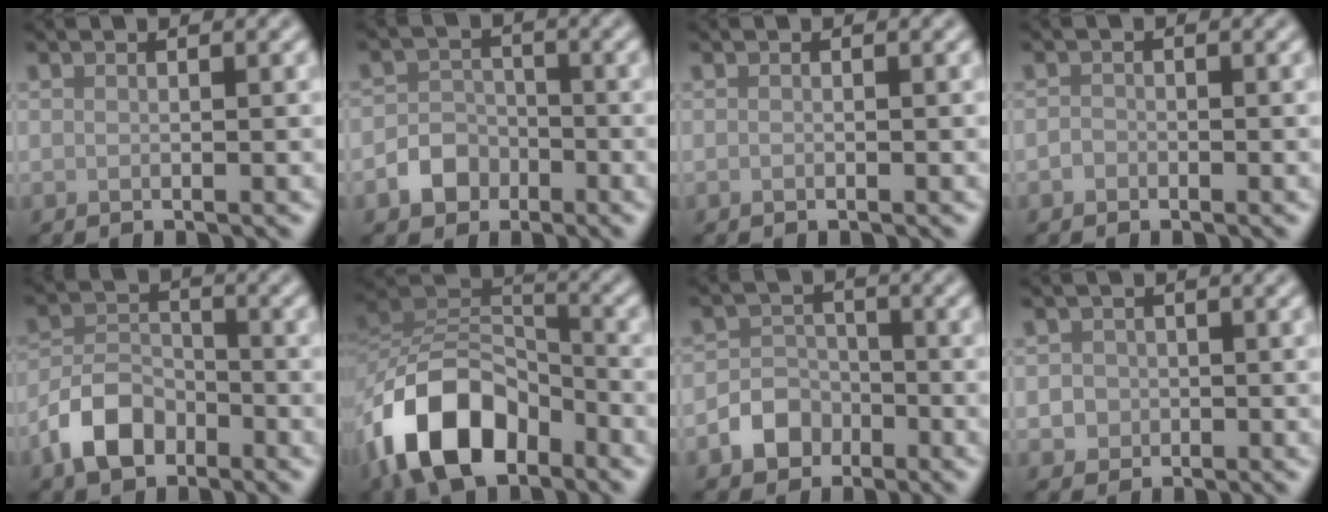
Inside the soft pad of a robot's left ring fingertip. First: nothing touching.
{"total": 3.1, "force": [-1.5, 2.5, 1.0], "torque": [-0.010, 0.004, -0.028]}
{"total": 0.0}
{"total": 0.8, "force": [-0.4, 0.6, 0.1], "torque": [0.000, 0.000, -0.010]}
{"total": 5.0, "force": [-2.9, 3.1, 2.6], "torque": [-0.048, 0.002, -0.064]}
{"total": 10.2, "force": [-5.7, 5.9, 6.1], "torque": [-0.114, 0.006, -0.115]}
{"total": 3.4, "force": [-1.7, 2.7, 1.1], "torque": [-0.015, 0.003, -0.033]}
{"total": 1.6, "force": [-0.2, 1.6, 0.4], "torque": [0.009, -0.003, -0.005]}